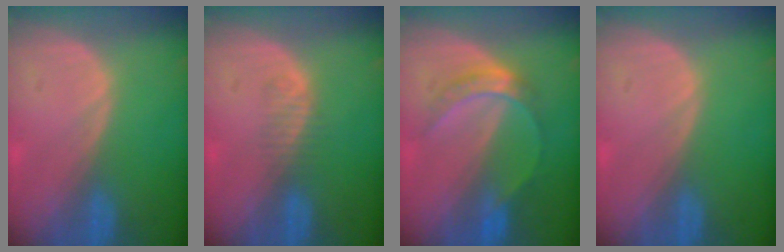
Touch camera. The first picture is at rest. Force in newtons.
{"total": 1.9, "press": 1.6, "slide": 1.0}
{"total": 5.0, "press": 5.0, "slide": 0.8}
{"total": 0.0}